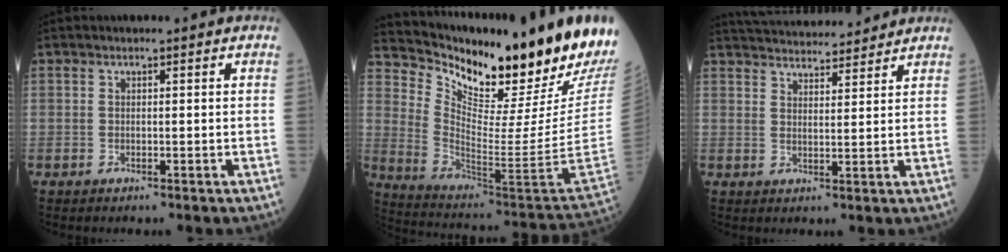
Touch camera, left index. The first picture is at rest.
{"total": 23.1, "force": [19.2, 1.0, 12.9], "torque": [-0.229, -0.076, 0.295]}
{"total": 15.6, "force": [14.8, 2.4, 4.3], "torque": [-0.070, 0.033, 0.221]}